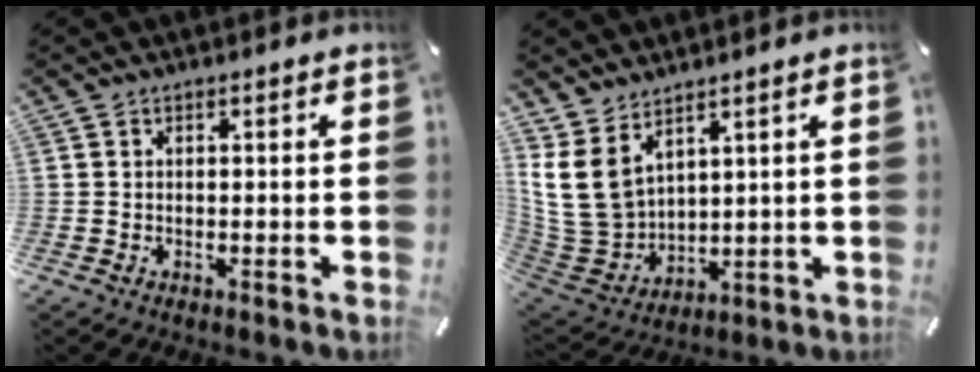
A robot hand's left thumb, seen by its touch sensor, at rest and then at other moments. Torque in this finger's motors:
{"motor_torque": [0.38, 0.46, 1.29, -1.48, 0.48]}